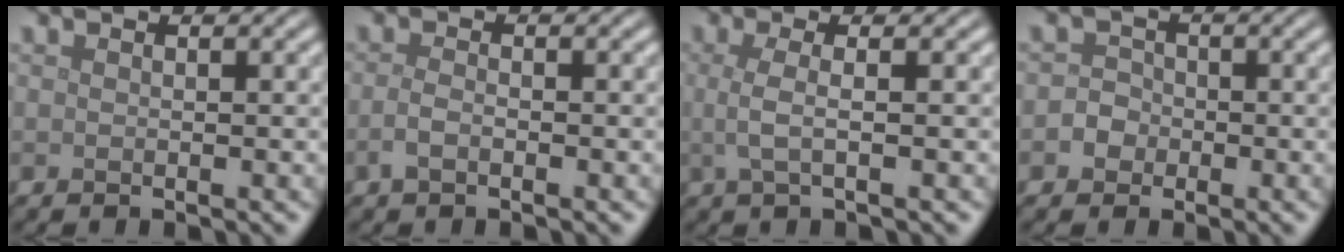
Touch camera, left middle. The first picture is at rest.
{"total": 1.4, "force": [-0.6, 0.7, 1.1], "torque": [-0.025, -0.001, -0.016]}
{"total": 2.5, "force": [0.0, 0.8, 2.4], "torque": [-0.047, 0.000, -0.002]}
{"total": 1.9, "force": [-0.6, 1.7, 0.5], "torque": [0.008, 0.003, -0.019]}